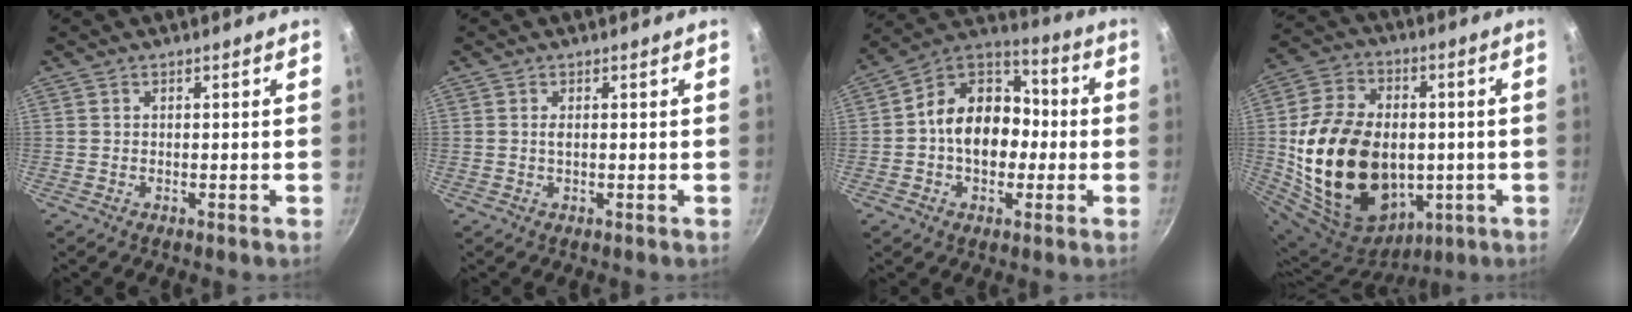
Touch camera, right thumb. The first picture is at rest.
{"total": 0.9, "force": [0.1, 0.4, 0.8], "torque": [-0.016, 0.001, 0.001]}
{"total": 15.2, "force": [-1.1, 11.5, 9.9], "torque": [-0.110, 0.043, -0.039]}
{"total": 26.3, "force": [-1.6, 18.8, 18.4], "torque": [-0.326, 0.016, -0.008]}